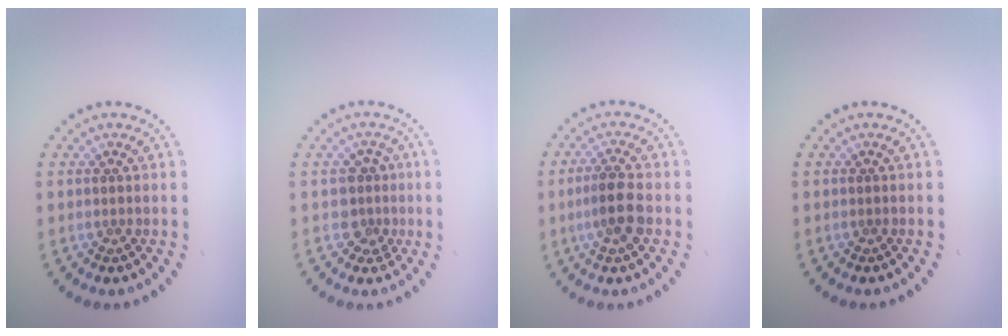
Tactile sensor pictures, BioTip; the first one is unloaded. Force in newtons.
{"total": 2.4, "press": 1.9, "slide": 1.5}
{"total": 3.4, "press": 3.2, "slide": 1.0}
{"total": 0.0}